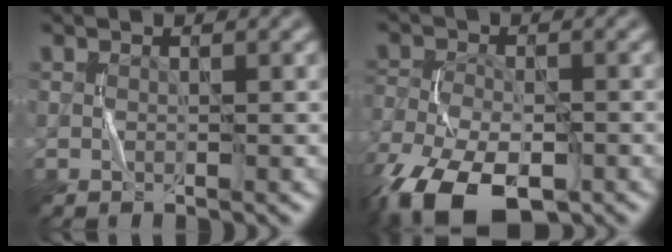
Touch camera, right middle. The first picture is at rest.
{"total": 12.3, "force": [-8.1, 6.0, 7.1], "torque": [-0.143, -0.047, -0.132]}